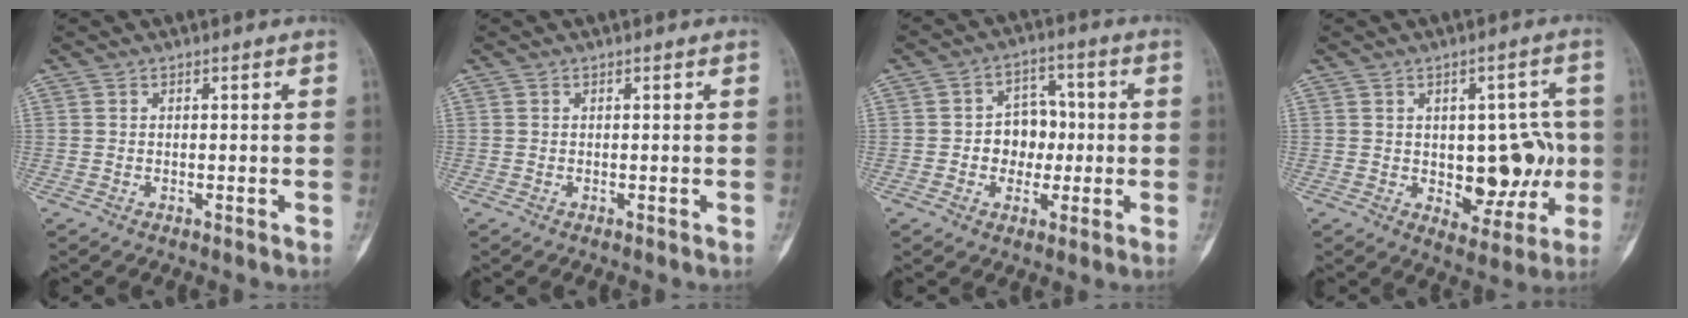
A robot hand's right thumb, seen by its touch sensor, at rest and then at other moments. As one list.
[{"total": 0.0}, {"total": 8.1, "force": [-0.6, 6.5, 4.8], "torque": [-0.023, 0.021, -0.015]}, {"total": 12.0, "force": [-0.6, 6.9, 9.8], "torque": [-0.081, 0.009, 0.004]}]